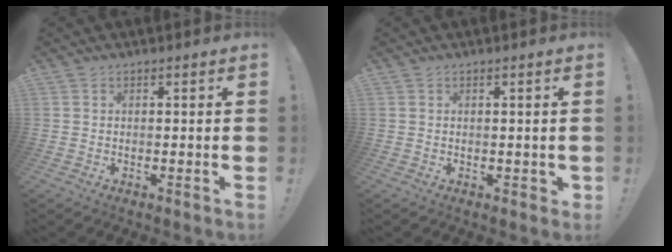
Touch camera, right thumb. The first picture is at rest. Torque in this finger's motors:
{"motor_torque": [-0.13, -0.02, 0.14, -0.09, -0.03]}